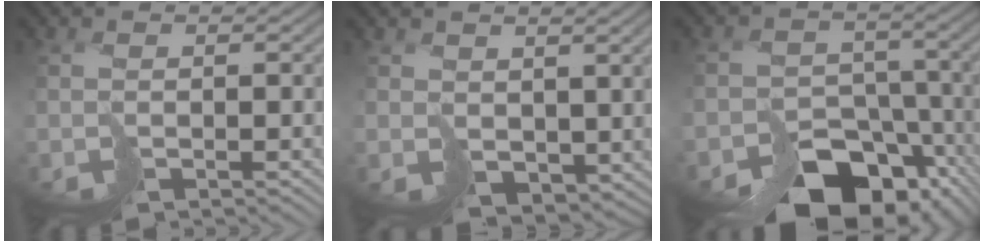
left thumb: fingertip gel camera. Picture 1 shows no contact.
{"total": 4.1, "force": [1.6, 3.0, 2.3], "torque": [-0.063, -0.019, 0.035]}
{"total": 13.1, "force": [-9.4, 7.8, 4.7], "torque": [-0.079, -0.038, -0.123]}